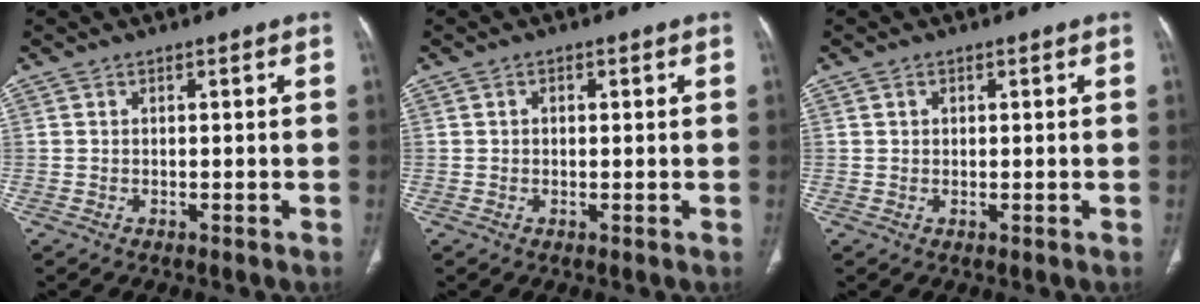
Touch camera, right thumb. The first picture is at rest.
{"total": 0.9, "force": [0.2, 0.7, 0.5], "torque": [-0.006, 0.001, 0.004]}
{"total": 0.9, "force": [0.4, 0.7, 0.4], "torque": [-0.002, -0.001, 0.007]}